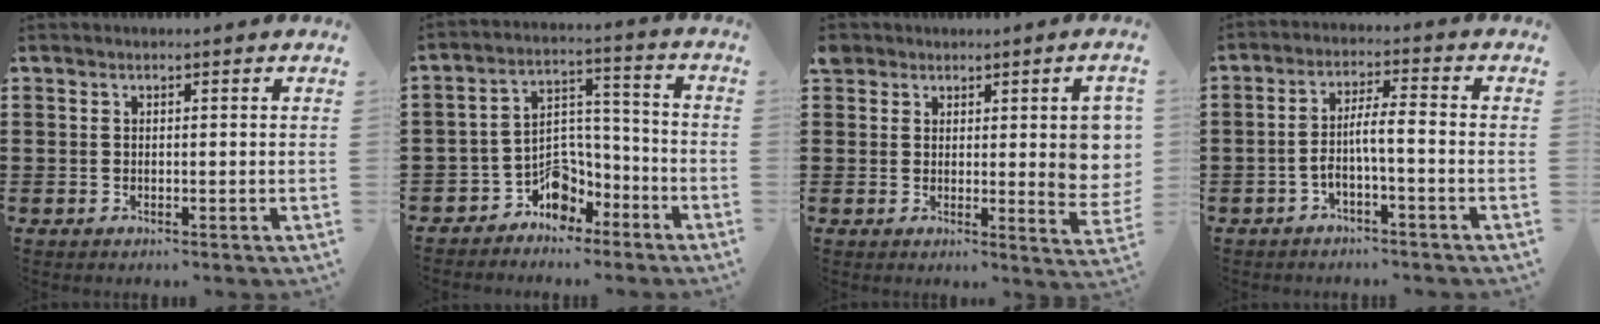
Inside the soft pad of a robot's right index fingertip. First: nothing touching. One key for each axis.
{"total": 6.1, "fx": -4.2, "fy": 4.1, "fz": 1.7, "tx": -0.036, "ty": 0.011, "tz": -0.079}
{"total": 6.8, "fx": 2.7, "fy": 2.8, "fz": 5.6, "tx": -0.073, "ty": -0.003, "tz": 0.049}
{"total": 4.3, "fx": -1.9, "fy": 0.4, "fz": 3.8, "tx": -0.085, "ty": 0.001, "tz": -0.044}